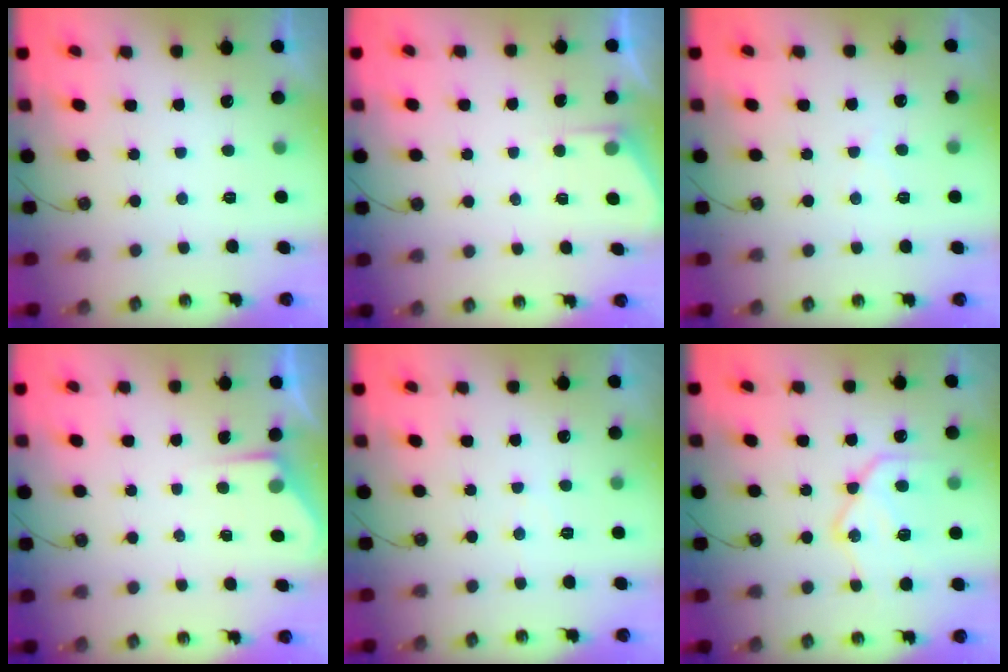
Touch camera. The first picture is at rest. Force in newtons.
{"total": 3.0, "press": 2.9, "slide": 0.4}
{"total": 5.6, "press": 5.5, "slide": 1.0}
{"total": 2.8, "press": 2.8, "slide": 0.4}
{"total": 4.2, "press": 4.1, "slide": 0.6}
{"total": 17.0, "press": 16.9, "slide": 1.2}